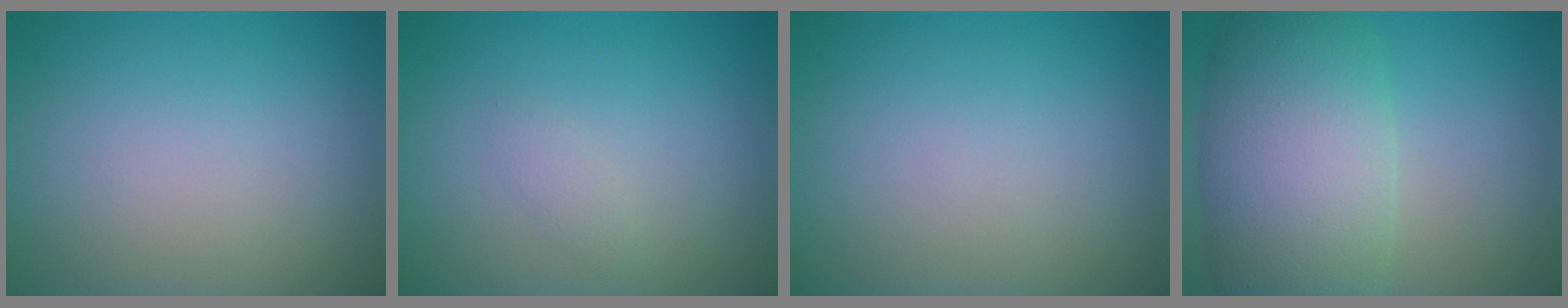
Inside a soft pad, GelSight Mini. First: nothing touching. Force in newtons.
{"total": 0.8, "press": 0.8, "slide": 0.1}
{"total": 0.0}
{"total": 9.9, "press": 9.9, "slide": 0.1}